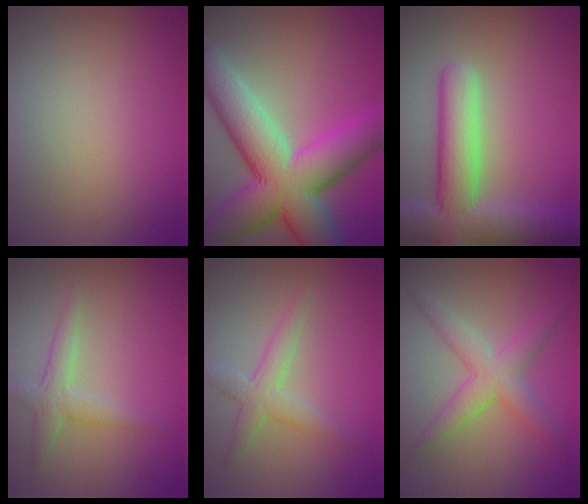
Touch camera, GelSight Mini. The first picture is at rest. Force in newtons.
{"total": 12.9, "press": 12.8, "slide": 0.7}
{"total": 7.6, "press": 7.6, "slide": 0.6}
{"total": 2.6, "press": 2.6, "slide": 0.1}
{"total": 2.7, "press": 2.7, "slide": 0.0}
{"total": 3.8, "press": 3.8, "slide": 0.1}